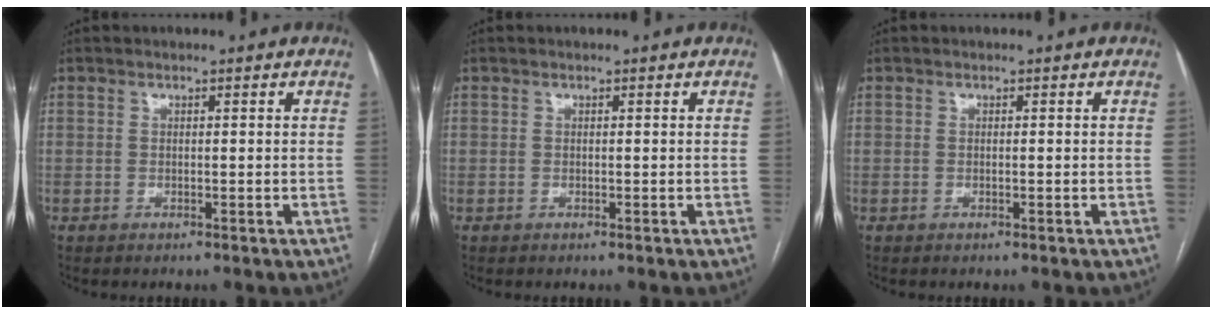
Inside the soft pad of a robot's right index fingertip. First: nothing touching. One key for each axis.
{"total": 0.0}
{"total": 0.0}